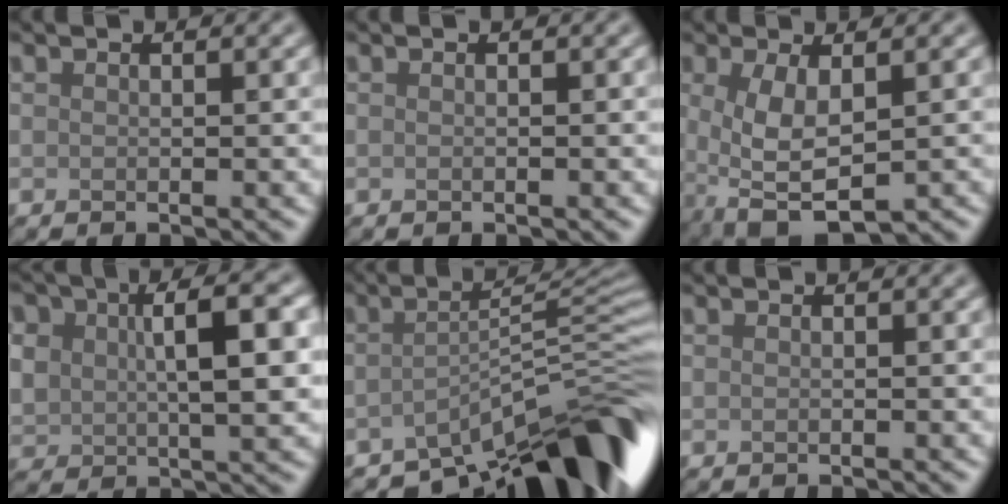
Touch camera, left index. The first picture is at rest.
{"total": 0.0}
{"total": 5.7, "force": [-0.7, 2.7, 5.0], "torque": [-0.110, -0.011, -0.005]}
{"total": 8.8, "force": [1.5, 5.4, 6.8], "torque": [-0.129, -0.002, 0.031]}
{"total": 10.9, "force": [-7.1, 2.9, 7.8], "torque": [-0.092, 0.001, -0.123]}
{"total": 0.0}